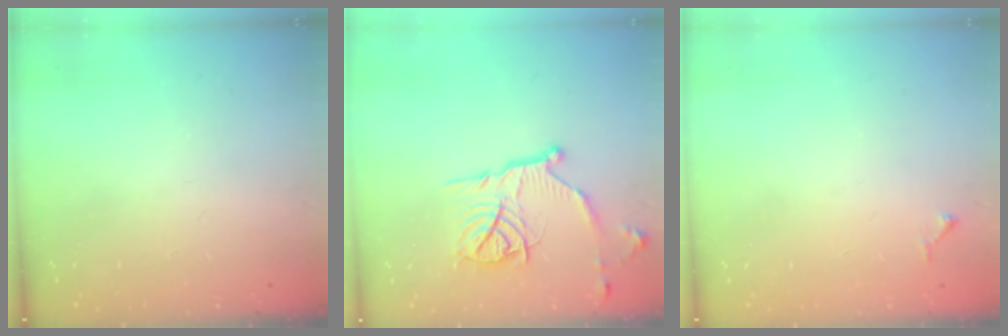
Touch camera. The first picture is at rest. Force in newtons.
{"total": 14.6, "press": 14.5, "slide": 1.3}
{"total": 4.2, "press": 4.1, "slide": 0.4}